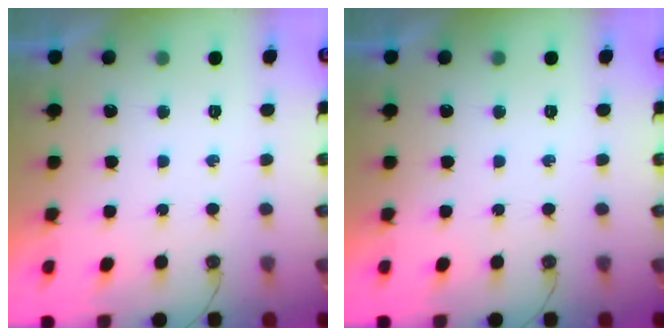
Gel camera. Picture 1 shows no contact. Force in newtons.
{"total": 0.0}